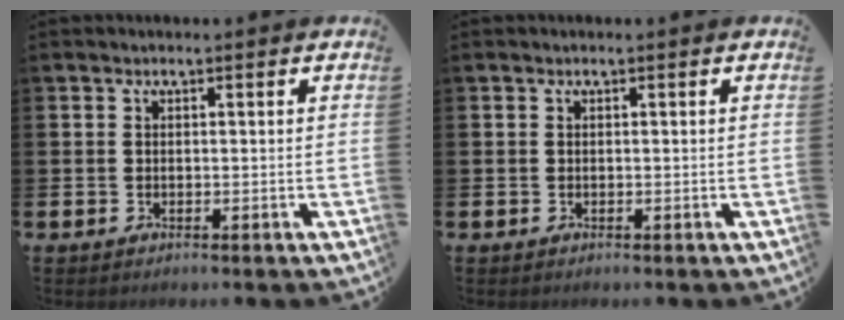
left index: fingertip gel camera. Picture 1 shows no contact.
{"total": 0.0}